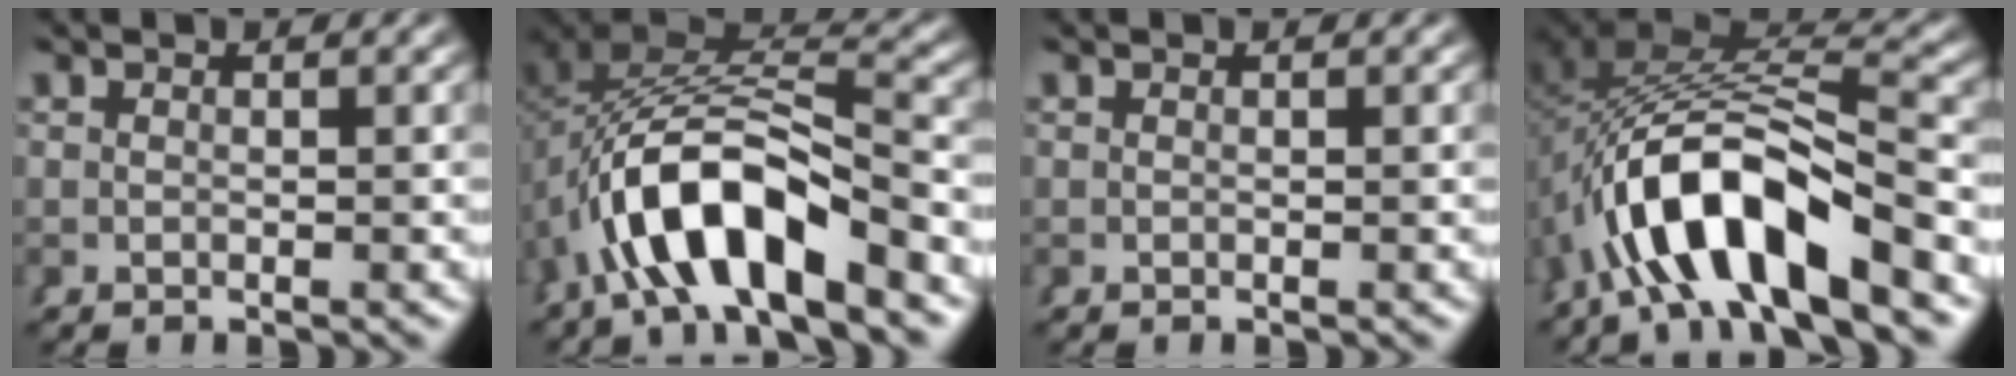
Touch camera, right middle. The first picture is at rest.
{"total": 10.6, "force": [-2.6, 7.0, 7.6], "torque": [-0.165, -0.029, -0.033]}
{"total": 0.0}
{"total": 11.3, "force": [-3.0, 6.7, 8.6], "torque": [-0.182, -0.026, -0.037]}